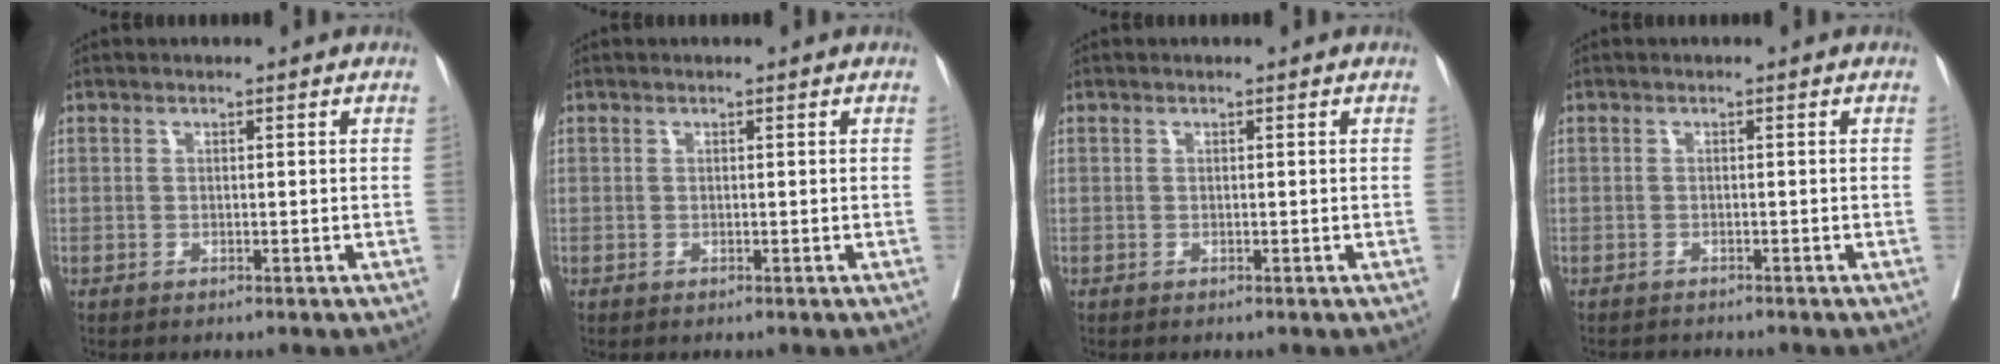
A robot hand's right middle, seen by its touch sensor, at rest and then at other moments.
{"total": 0.0}
{"total": 0.0}
{"total": 1.9, "force": [-1.9, 0.2, 0.1], "torque": [-0.002, -0.006, -0.029]}